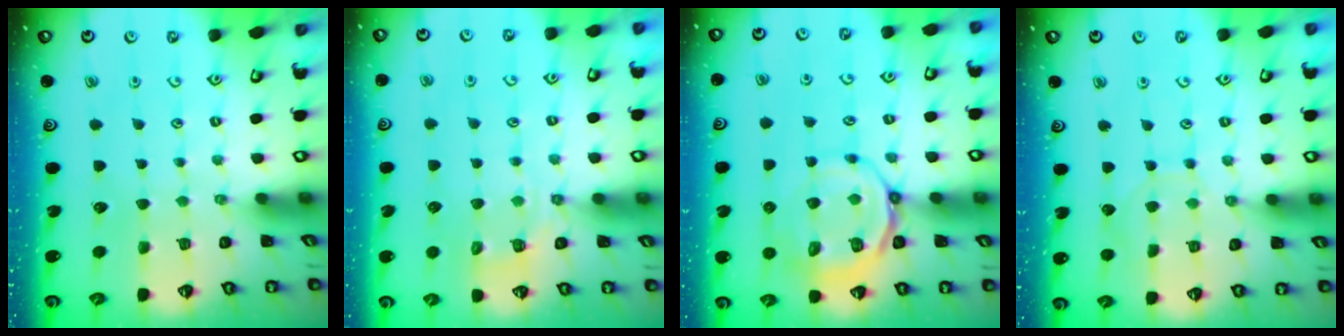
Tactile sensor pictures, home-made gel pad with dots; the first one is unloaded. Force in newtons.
{"total": 4.7, "press": 4.4, "slide": 1.4}
{"total": 11.1, "press": 10.8, "slide": 2.3}
{"total": 5.3, "press": 5.3, "slide": 0.4}